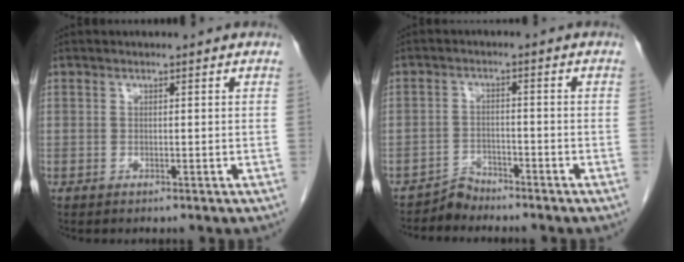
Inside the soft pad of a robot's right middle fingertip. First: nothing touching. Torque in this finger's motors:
{"motor_torque": [-0.20, -0.10, -0.02, -0.03]}